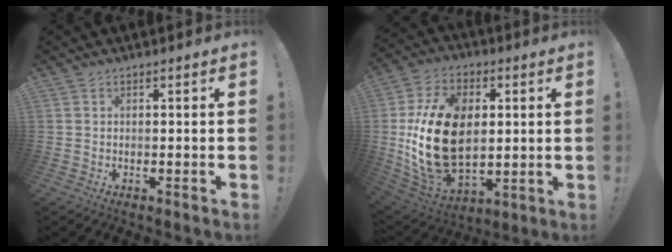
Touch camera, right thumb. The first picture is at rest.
{"total": 25.4, "force": [1.1, 17.1, 18.7], "torque": [-0.372, 0.000, 0.033]}